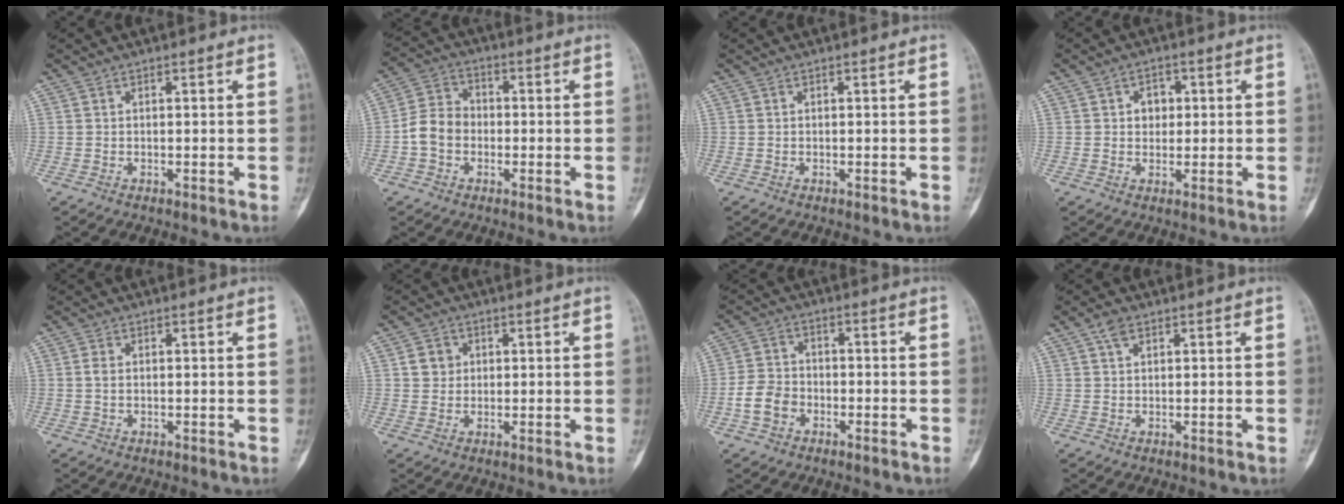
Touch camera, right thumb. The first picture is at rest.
{"total": 7.2, "force": [-1.5, 5.9, 3.8], "torque": [-0.056, 0.027, -0.041]}
{"total": 0.0}
{"total": 3.6, "force": [0.7, 2.9, 1.9], "torque": [-0.005, 0.003, 0.006]}
{"total": 1.4, "force": [0.1, 0.9, 1.1], "torque": [-0.022, 0.000, 0.002]}
{"total": 3.5, "force": [0.9, 3.2, 1.2], "torque": [-0.002, 0.000, 0.014]}
{"total": 6.0, "force": [-2.4, 4.5, 3.2], "torque": [-0.051, 0.025, -0.049]}
{"total": 2.4, "force": [1.4, 1.3, 1.5], "torque": [-0.026, 0.001, 0.026]}